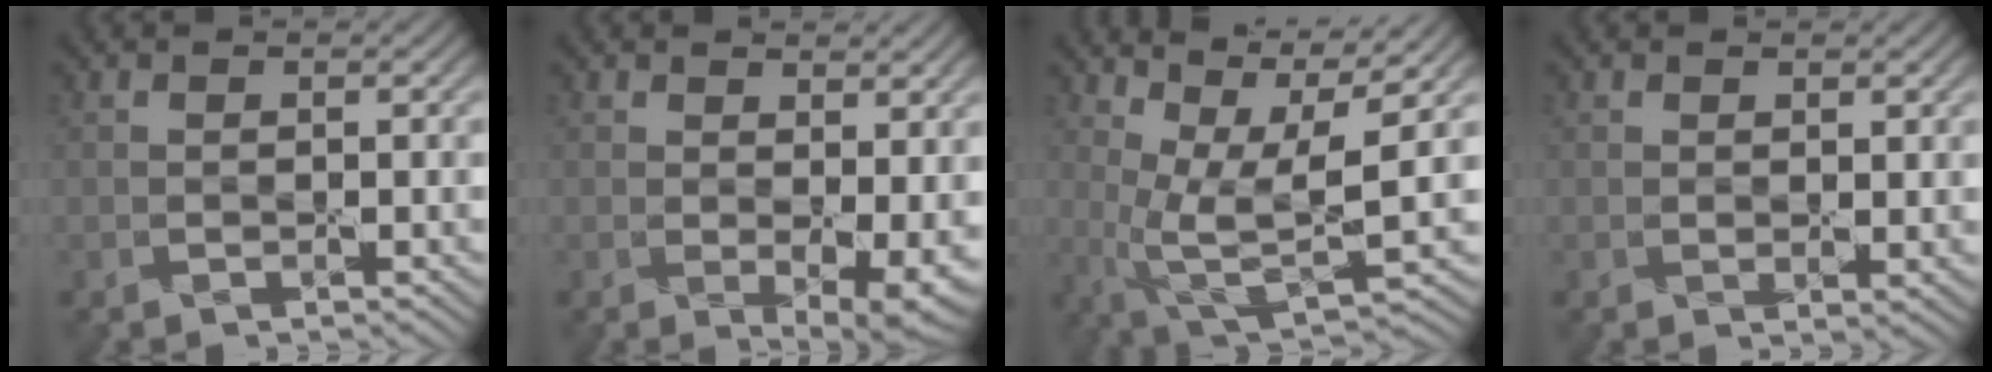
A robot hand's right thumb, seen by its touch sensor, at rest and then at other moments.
{"total": 5.3, "force": [0.9, 2.4, 4.7], "torque": [-0.077, -0.018, 0.027]}
{"total": 10.1, "force": [3.6, 3.3, 8.9], "torque": [-0.188, 0.004, 0.074]}
{"total": 1.2, "force": [0.8, 0.5, 0.9], "torque": [-0.016, -0.008, 0.018]}